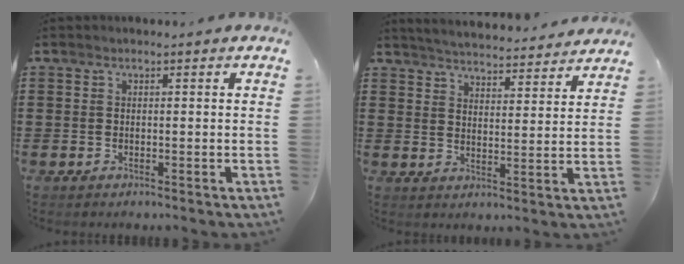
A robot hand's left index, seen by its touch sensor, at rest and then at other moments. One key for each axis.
{"total": 4.5, "fx": 4.5, "fy": -0.3, "fz": 0.2, "tx": -0.024, "ty": -0.033, "tz": 0.077}